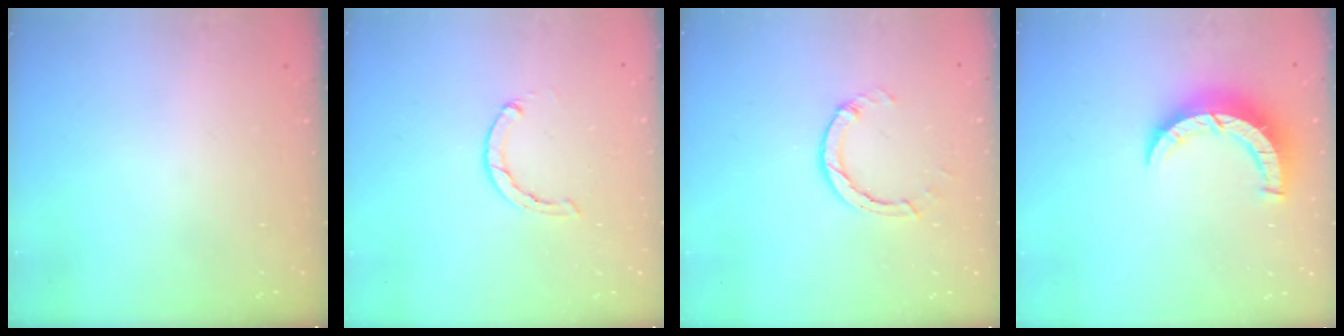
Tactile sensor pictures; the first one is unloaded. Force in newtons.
{"total": 1.5, "press": 1.5, "slide": 0.2}
{"total": 3.5, "press": 3.5, "slide": 0.4}
{"total": 8.3, "press": 8.3, "slide": 0.6}